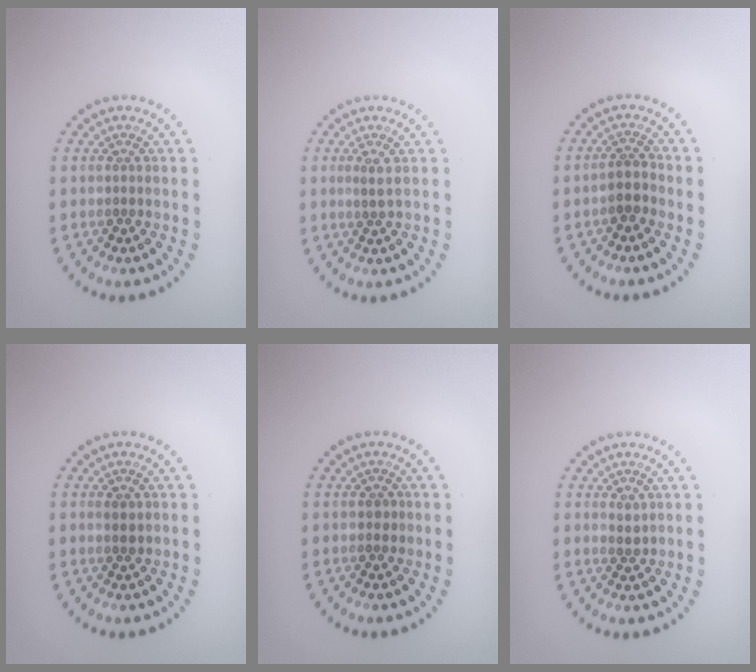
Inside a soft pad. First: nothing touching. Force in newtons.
{"total": 1.0, "press": 0.7, "slide": 0.7}
{"total": 1.9, "press": 1.7, "slide": 0.8}
{"total": 1.1, "press": 1.1, "slide": 0.3}
{"total": 0.9, "press": 0.8, "slide": 0.2}
{"total": 0.9, "press": 0.8, "slide": 0.3}